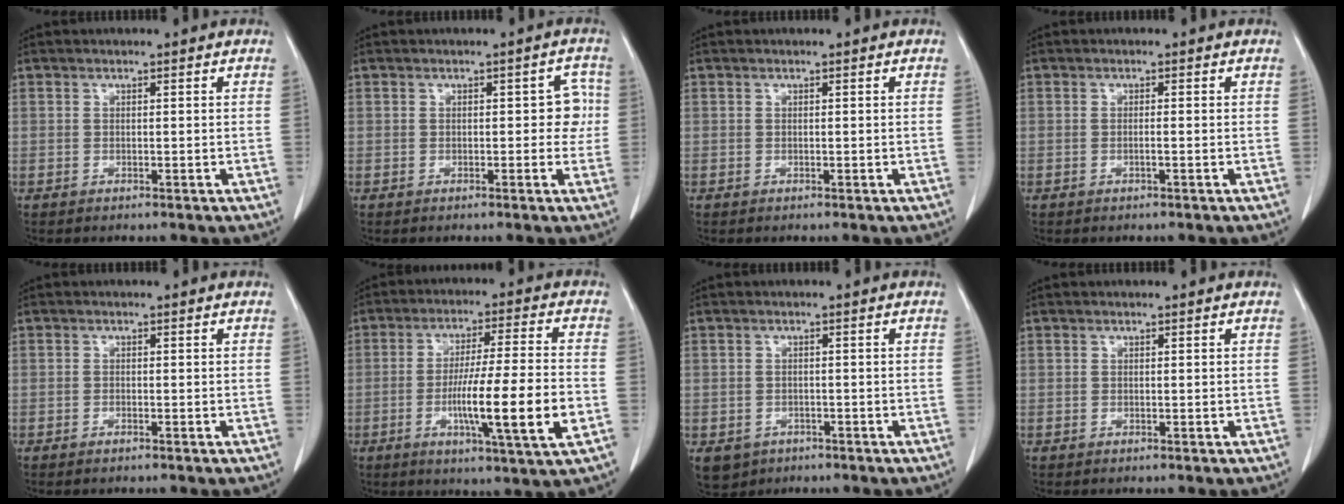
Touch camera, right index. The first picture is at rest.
{"total": 3.4, "force": [0.0, 2.0, 2.7], "torque": [-0.019, 0.023, -0.002]}
{"total": 0.0}
{"total": 0.7, "force": [-0.2, -0.2, 0.6], "torque": [-0.013, 0.000, -0.004]}
{"total": 0.8, "force": [-0.7, 0.2, 0.4], "torque": [-0.013, -0.002, -0.009]}
{"total": 13.9, "force": [-3.6, -0.3, 13.4], "torque": [-0.233, -0.014, -0.063]}
{"total": 4.6, "force": [-2.6, 3.6, 1.0], "torque": [-0.015, 0.002, -0.034]}
{"total": 0.0}